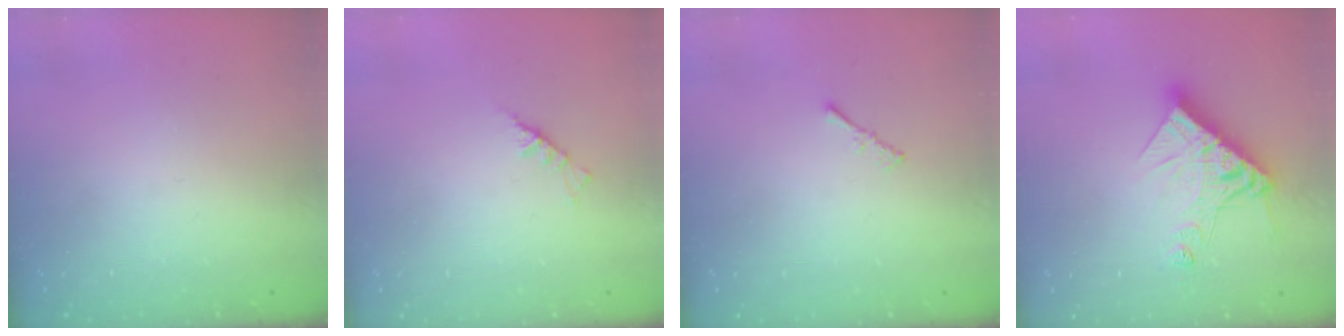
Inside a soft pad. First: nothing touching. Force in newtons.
{"total": 2.3, "press": 2.2, "slide": 0.5}
{"total": 0.7, "press": 0.6, "slide": 0.3}
{"total": 13.3, "press": 13.2, "slide": 1.7}